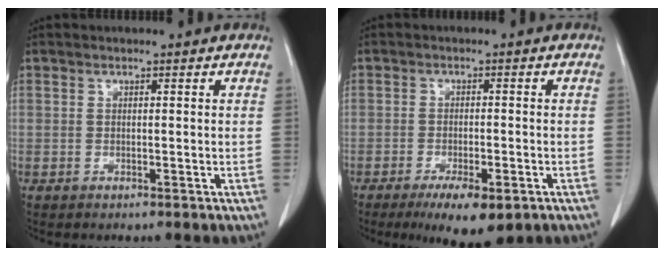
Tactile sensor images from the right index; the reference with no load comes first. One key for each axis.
{"total": 7.0, "fx": -4.2, "fy": 2.2, "fz": 5.1, "tx": -0.076, "ty": -0.010, "tz": -0.059}